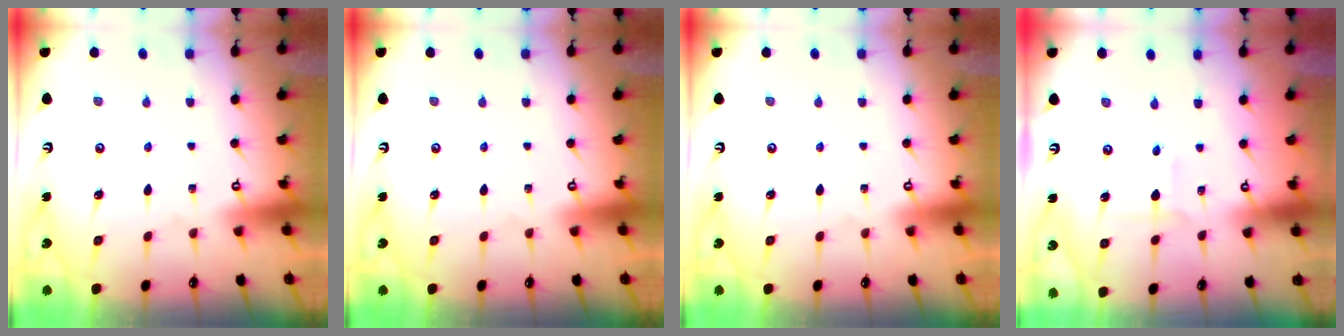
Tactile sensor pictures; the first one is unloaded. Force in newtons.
{"total": 0.0}
{"total": 0.0}
{"total": 2.0, "press": 2.0, "slide": 0.5}